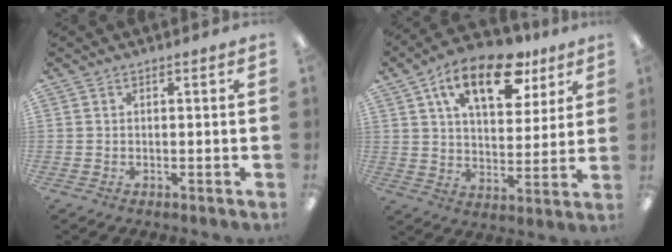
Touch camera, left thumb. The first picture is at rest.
{"total": 19.1, "force": [10.6, 9.1, 13.0], "torque": [-0.203, -0.035, 0.176]}